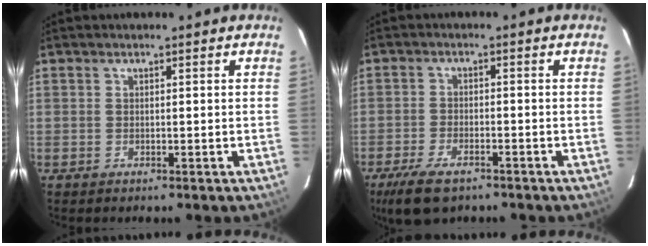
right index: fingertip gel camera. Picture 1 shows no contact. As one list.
[{"total": 8.7, "force": [-6.0, 3.6, 5.1], "torque": [-0.130, -0.019, -0.109]}]